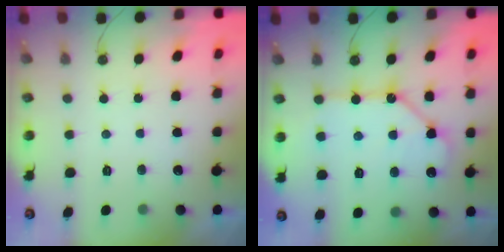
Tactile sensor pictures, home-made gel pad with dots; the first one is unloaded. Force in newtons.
{"total": 11.5, "press": 11.5, "slide": 1.2}